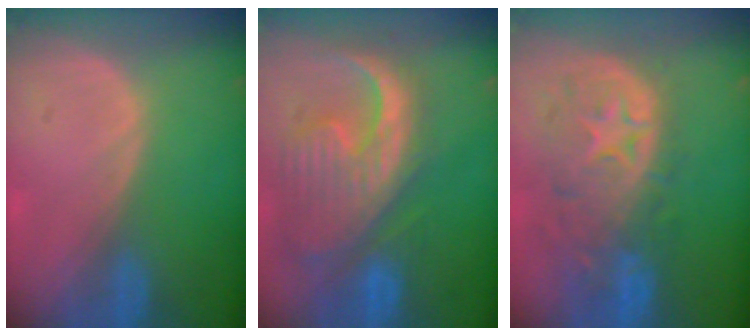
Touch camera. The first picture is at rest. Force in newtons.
{"total": 13.0, "press": 11.2, "slide": 6.6}
{"total": 11.4, "press": 9.8, "slide": 5.7}